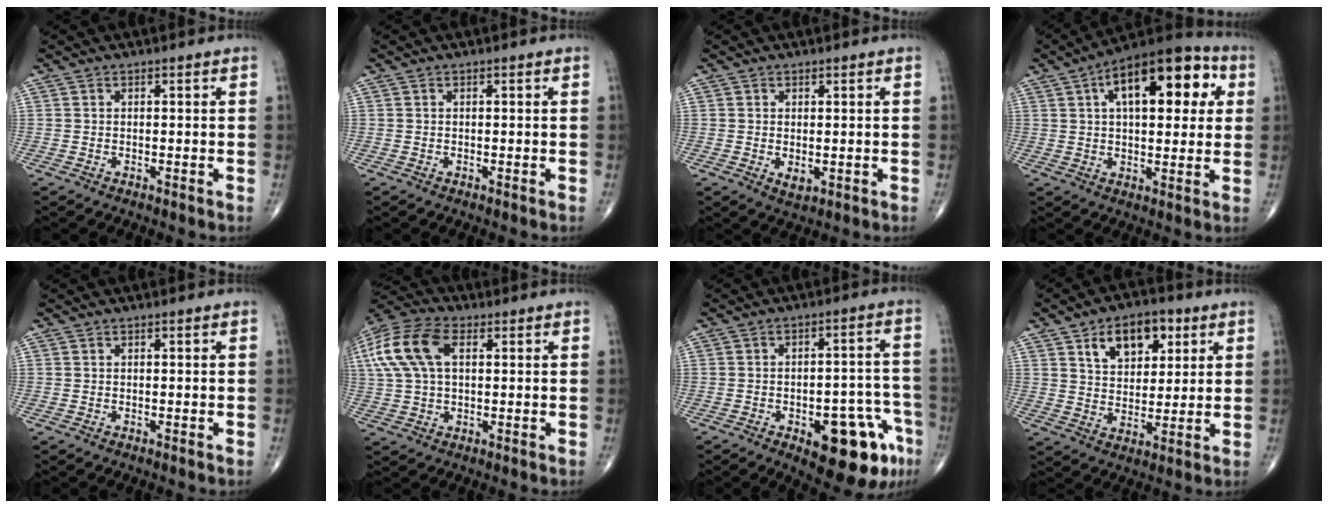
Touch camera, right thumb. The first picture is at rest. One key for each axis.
{"total": 0.0}
{"total": 2.3, "fx": -0.2, "fy": 1.3, "fz": 1.9, "tx": -0.027, "ty": -0.007, "tz": 0.002}
{"total": 19.8, "fx": 6.2, "fy": 9.5, "fz": 16.3, "tx": -0.210, "ty": 0.020, "tz": 0.083}
{"total": 0.0}
{"total": 14.4, "fx": 3.8, "fy": 8.2, "fz": 11.2, "tx": -0.252, "ty": 0.023, "tz": 0.068}
{"total": 15.9, "fx": -7.4, "fy": 6.7, "fz": 12.4, "tx": -0.107, "ty": 0.050, "tz": -0.080}
{"total": 11.7, "fx": 5.3, "fy": 7.1, "fz": 7.6, "tx": -0.082, "ty": -0.015, "tz": 0.087}